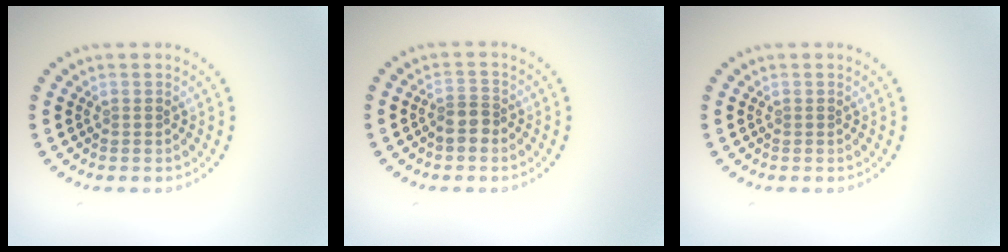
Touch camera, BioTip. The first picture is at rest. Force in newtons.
{"total": 2.0, "press": 1.7, "slide": 1.1}
{"total": 0.0}